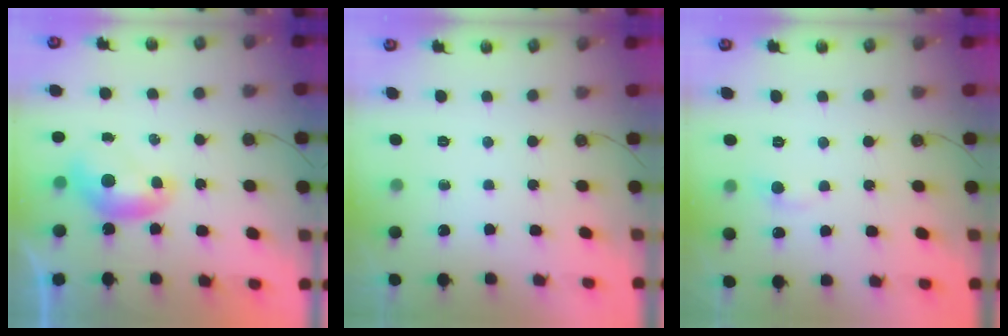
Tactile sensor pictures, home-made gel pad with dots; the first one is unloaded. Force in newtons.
{"total": 0.0}
{"total": 1.1, "press": 0.8, "slide": 0.8}